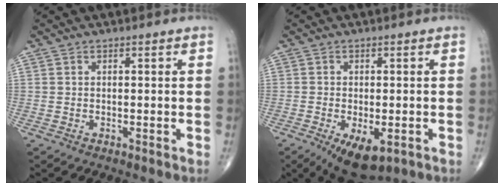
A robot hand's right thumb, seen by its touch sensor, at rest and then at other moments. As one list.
[{"total": 8.3, "force": [-3.6, 4.0, 6.3], "torque": [-0.094, -0.008, -0.049]}]